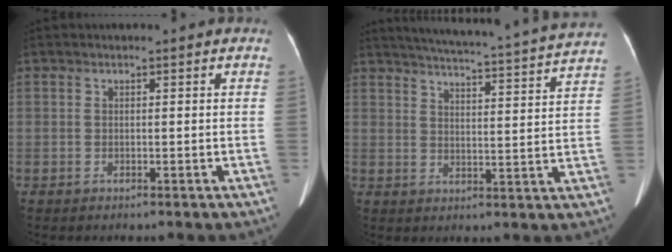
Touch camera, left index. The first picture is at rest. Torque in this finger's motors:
{"motor_torque": [0.45, -1.03, 0.01, 0.06]}